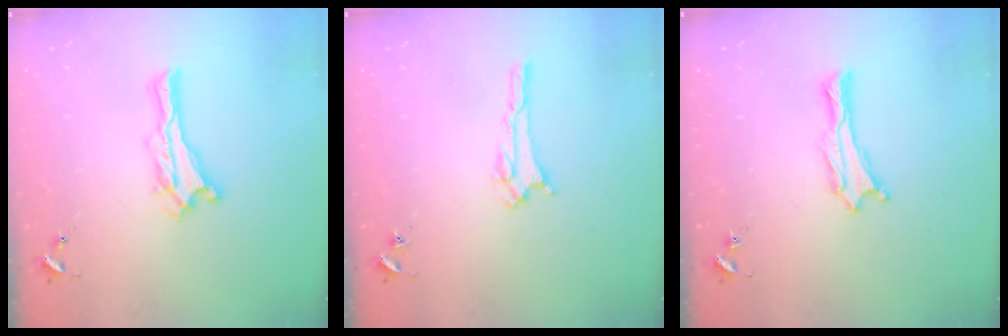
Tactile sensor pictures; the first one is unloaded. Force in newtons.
{"total": 1.8, "press": 1.8, "slide": 0.2}
{"total": 0.6, "press": 0.6, "slide": 0.2}